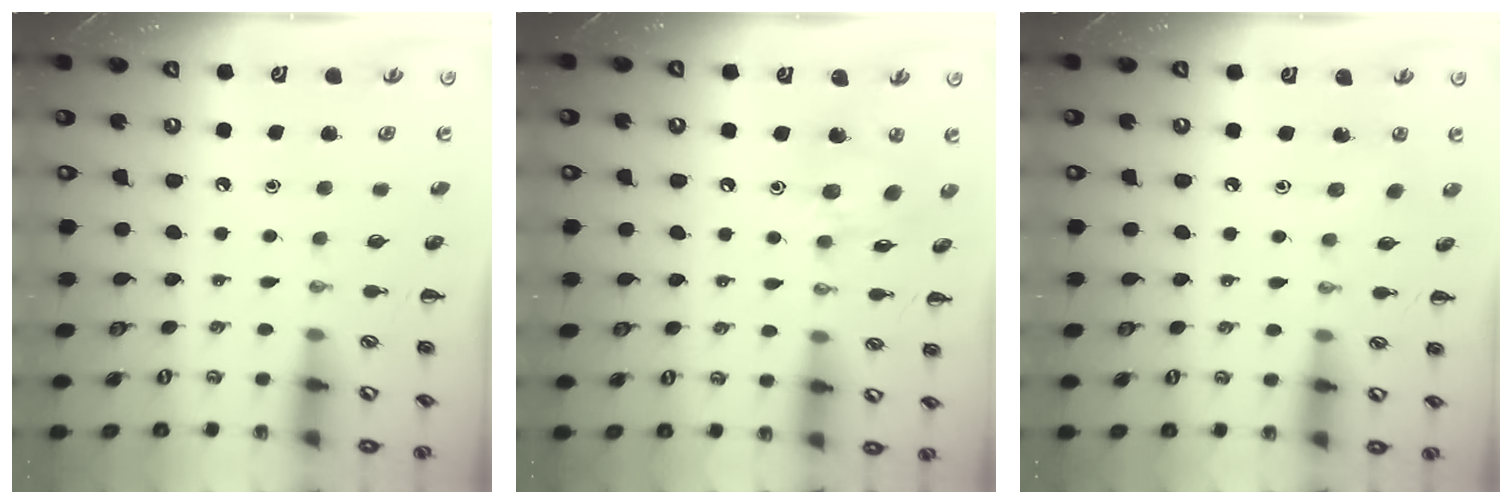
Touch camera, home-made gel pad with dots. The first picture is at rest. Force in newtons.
{"total": 11.3, "press": 11.2, "slide": 1.3}
{"total": 2.1, "press": 2.0, "slide": 0.6}